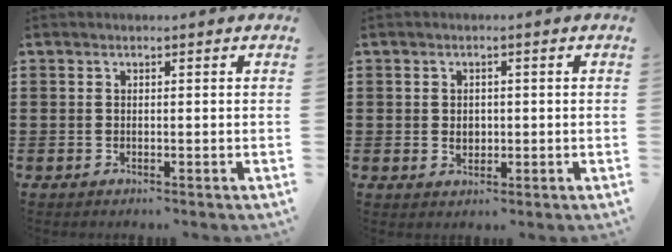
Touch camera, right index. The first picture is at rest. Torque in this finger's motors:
{"motor_torque": [1.08, 1.06, 0.36, 0.04]}